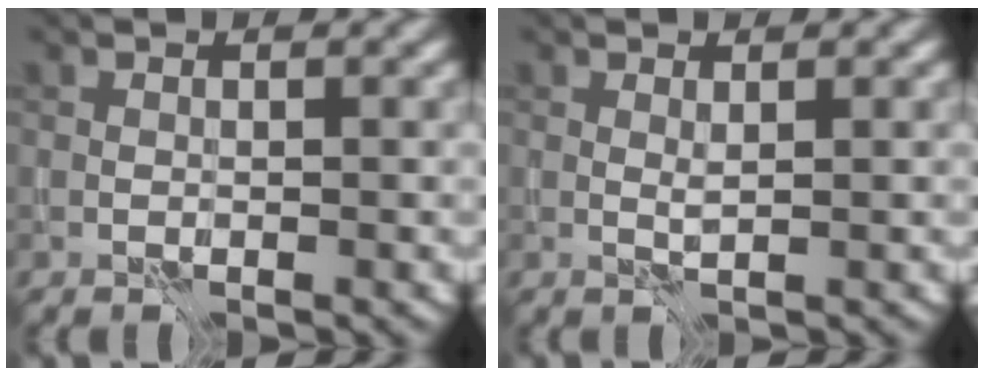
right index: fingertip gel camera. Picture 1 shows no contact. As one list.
[{"total": 0.6, "force": [0.4, -0.2, 0.4], "torque": [-0.010, 0.000, 0.007]}]